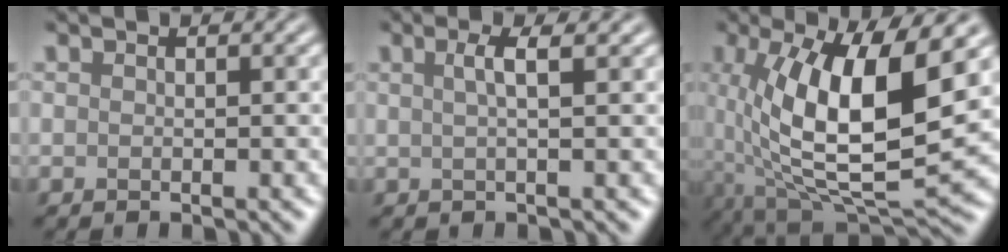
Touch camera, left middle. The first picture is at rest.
{"total": 2.3, "force": [0.8, 0.6, 2.0], "torque": [-0.031, 0.005, 0.009]}
{"total": 12.7, "force": [1.7, 4.4, 11.8], "torque": [-0.208, -0.011, 0.029]}